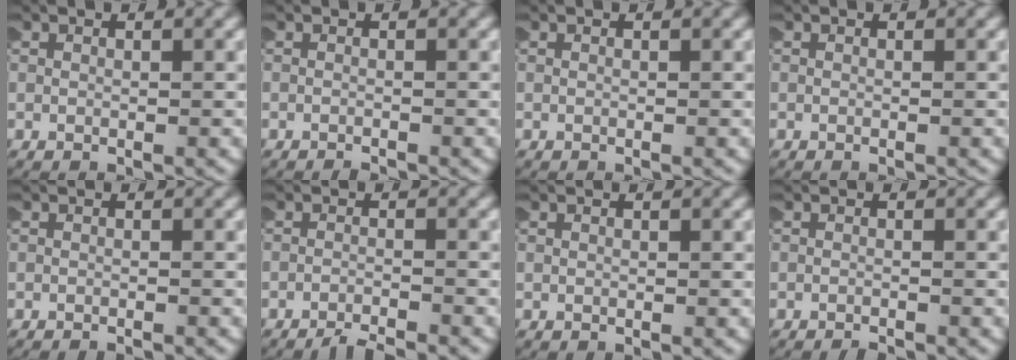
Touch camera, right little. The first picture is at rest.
{"total": 0.8, "force": [-0.8, -0.1, -0.1], "torque": [-0.003, -0.004, -0.011]}
{"total": 0.0}
{"total": 0.0}
{"total": 1.0, "force": [-1.0, 0.0, -0.1], "torque": [-0.002, -0.002, -0.014]}
{"total": 3.6, "force": [-3.5, 0.4, 0.5], "torque": [-0.008, -0.013, -0.052]}
{"total": 0.0}
{"total": 1.1, "force": [-1.1, 0.0, 0.0], "torque": [-0.005, -0.006, -0.015]}